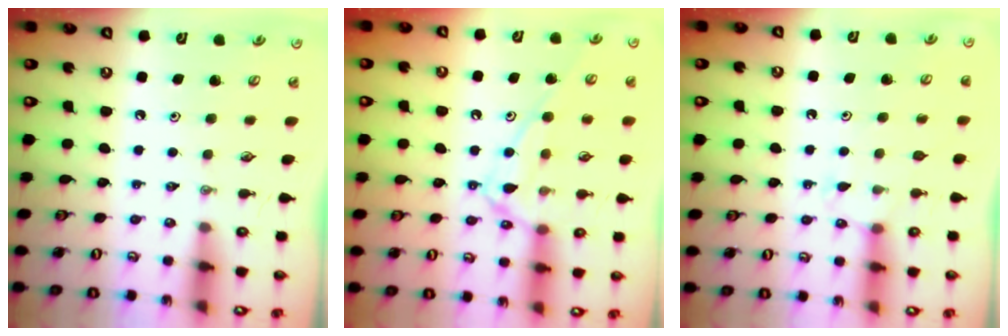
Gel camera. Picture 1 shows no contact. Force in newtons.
{"total": 12.4, "press": 12.4, "slide": 0.8}
{"total": 6.6, "press": 6.6, "slide": 0.6}